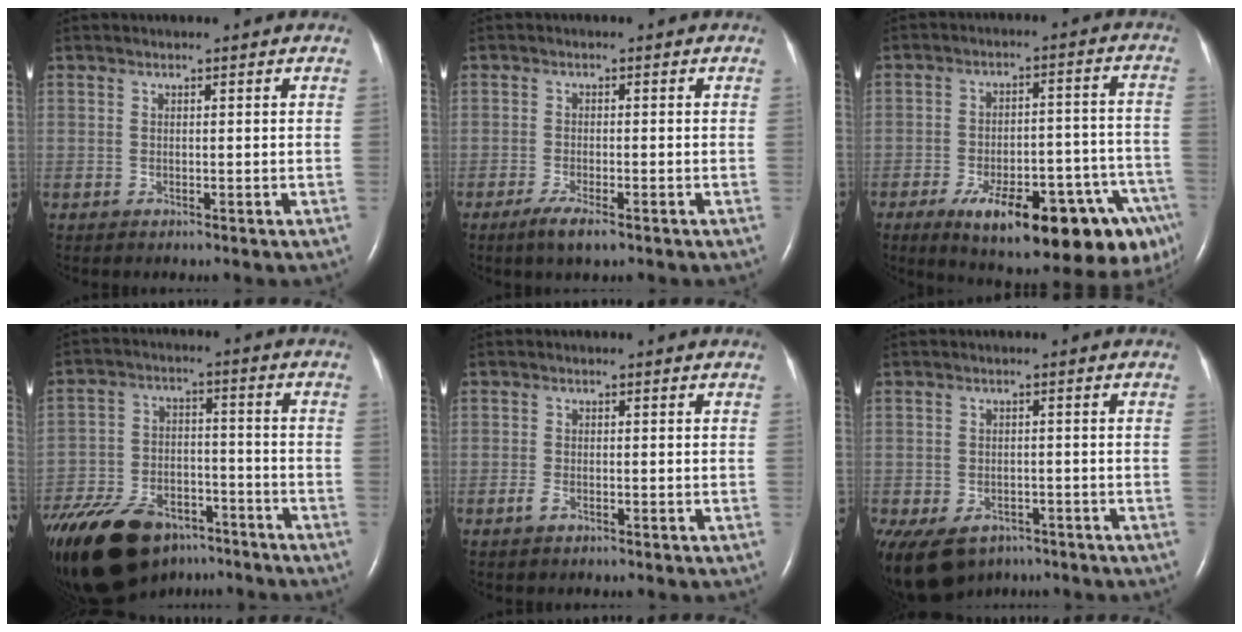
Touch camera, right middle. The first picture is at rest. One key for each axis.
{"total": 3.4, "fx": -2.2, "fy": 0.6, "fz": 2.6, "tx": -0.054, "ty": -0.007, "tz": -0.040}
{"total": 23.6, "fx": -13.8, "fy": 6.6, "fz": 18.0, "tx": -0.159, "ty": 0.023, "tz": -0.182}
{"total": 21.8, "fx": -15.5, "fy": 10.6, "fz": 11.0, "tx": -0.259, "ty": -0.022, "tz": -0.253}
{"total": 1.3, "fx": -0.8, "fy": 0.6, "fz": 0.9, "tx": -0.026, "ty": -0.002, "tz": -0.015}
{"total": 11.3, "fx": -7.4, "fy": 7.3, "fz": 4.5, "tx": -0.122, "ty": -0.012, "tz": -0.099}